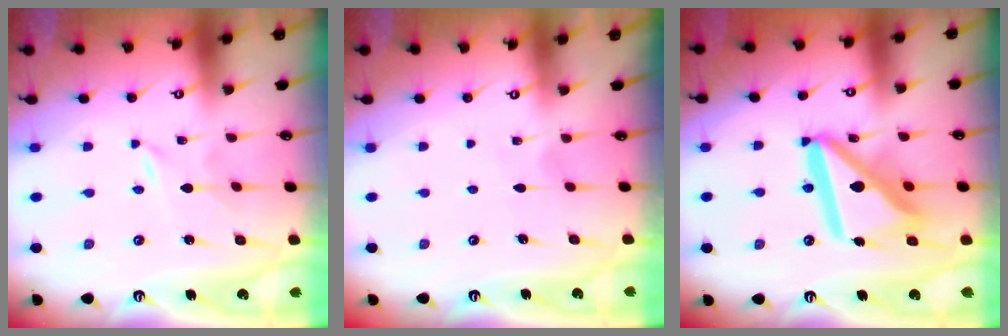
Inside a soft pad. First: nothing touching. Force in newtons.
{"total": 3.2, "press": 3.2, "slide": 0.3}
{"total": 17.5, "press": 17.4, "slide": 2.1}